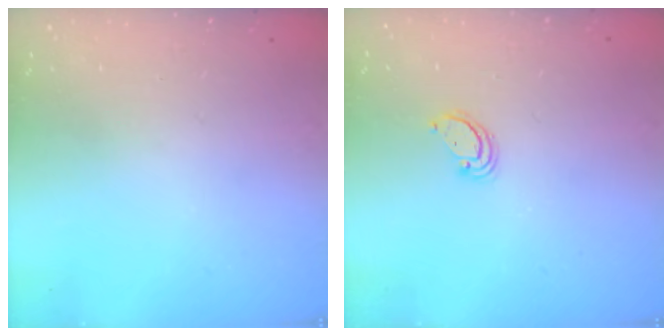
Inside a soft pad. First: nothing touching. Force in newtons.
{"total": 2.8, "press": 2.8, "slide": 0.2}